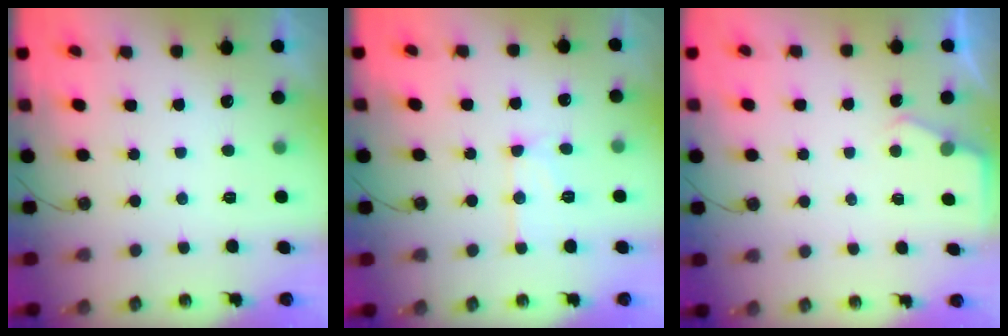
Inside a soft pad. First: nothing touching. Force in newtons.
{"total": 10.5, "press": 10.4, "slide": 0.9}
{"total": 2.6, "press": 2.6, "slide": 0.4}